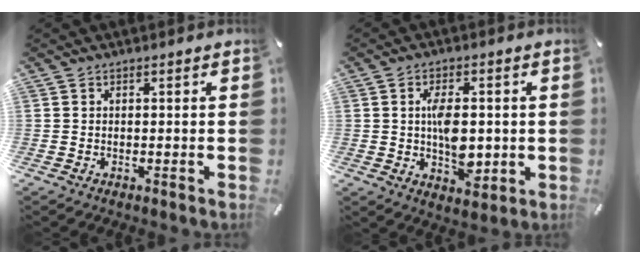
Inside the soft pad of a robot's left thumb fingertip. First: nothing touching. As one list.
[{"total": 8.9, "force": [0.0, 5.4, 7.1], "torque": [-0.109, -0.003, -0.002]}]